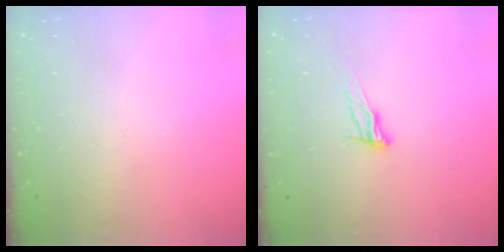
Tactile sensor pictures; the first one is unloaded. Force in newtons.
{"total": 9.2, "press": 8.9, "slide": 2.5}